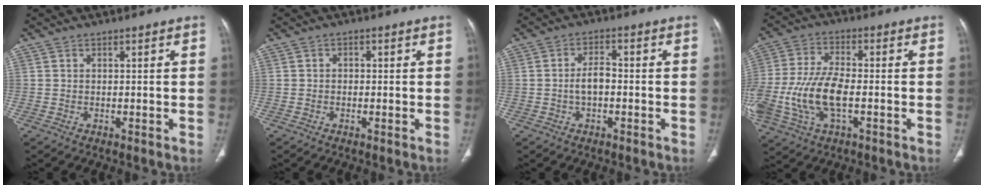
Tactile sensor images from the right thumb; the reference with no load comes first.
{"total": 1.1, "force": [-0.2, 1.0, 0.5], "torque": [-0.001, 0.004, -0.008]}
{"total": 3.9, "force": [-0.8, 2.1, 3.2], "torque": [-0.059, 0.016, -0.019]}
{"total": 14.6, "force": [-3.4, 7.0, 12.4], "torque": [-0.278, 0.013, -0.058]}